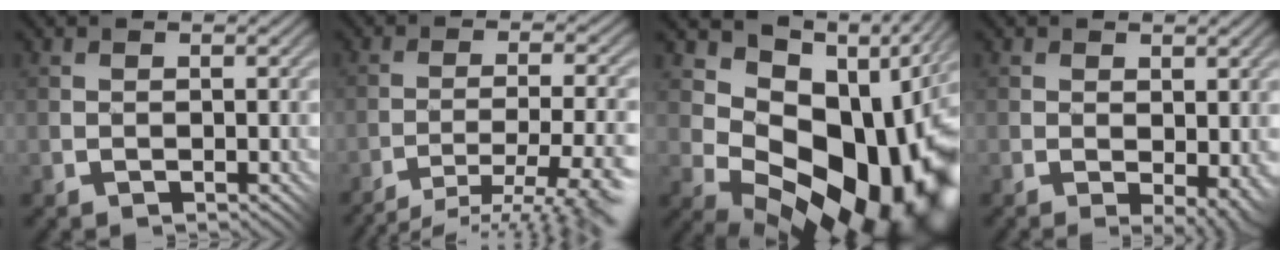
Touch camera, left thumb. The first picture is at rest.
{"total": 11.5, "force": [-9.5, 0.9, 6.4], "torque": [-0.103, 0.007, -0.130]}
{"total": 15.8, "force": [2.3, 10.0, 12.1], "torque": [-0.164, -0.016, 0.065]}
{"total": 3.4, "force": [-1.0, 2.0, 2.6], "torque": [-0.043, -0.009, -0.005]}